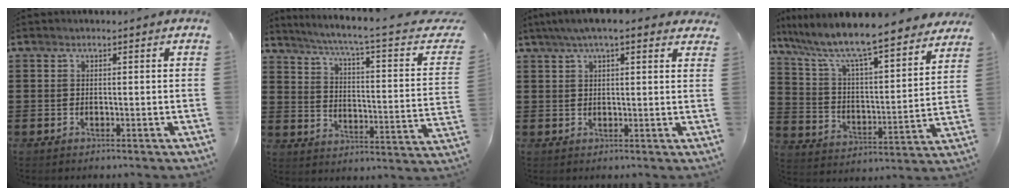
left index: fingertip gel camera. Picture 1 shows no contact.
{"total": 5.1, "force": [3.3, -0.7, 3.9], "torque": [-0.088, -0.035, 0.044]}
{"total": 4.7, "force": [3.2, 0.9, 3.2], "torque": [-0.069, 0.005, 0.057]}
{"total": 8.5, "force": [7.5, 0.4, 4.0], "torque": [-0.112, -0.058, 0.122]}